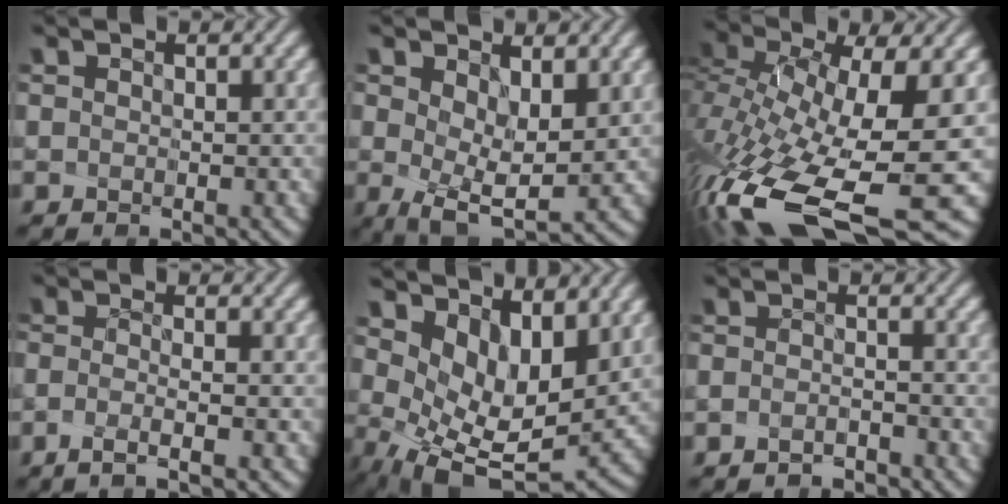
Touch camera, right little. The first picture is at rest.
{"total": 4.8, "force": [0.5, 2.2, 4.3], "torque": [-0.088, -0.023, 0.025]}
{"total": 14.1, "force": [-6.4, 4.7, 11.6], "torque": [-0.265, -0.037, -0.092]}
{"total": 2.3, "force": [-1.9, -1.3, 0.6], "torque": [-0.013, -0.027, -0.021]}
{"total": 7.0, "force": [2.3, 3.7, 5.4], "torque": [-0.105, -0.038, 0.066]}
{"total": 2.3, "force": [-1.9, -1.0, -0.6], "torque": [0.009, -0.020, -0.024]}